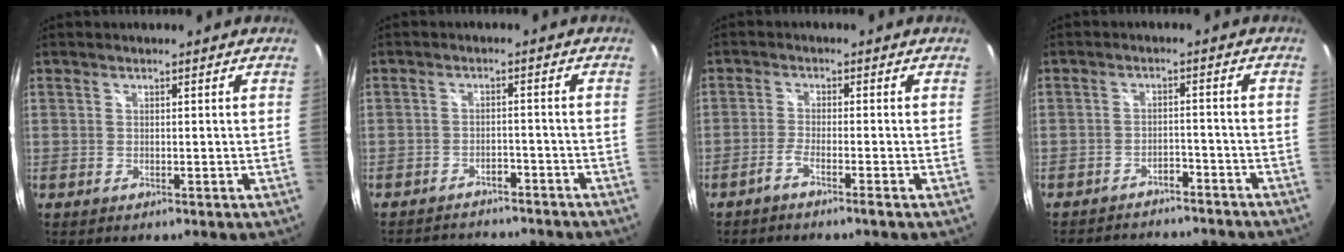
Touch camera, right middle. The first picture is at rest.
{"total": 10.5, "force": [-9.3, 3.1, 3.6], "torque": [-0.077, 0.002, -0.125]}
{"total": 2.5, "force": [-1.8, -0.5, 1.6], "torque": [-0.047, 0.000, -0.038]}
{"total": 13.5, "force": [-12.1, 3.7, 4.8], "torque": [-0.100, 0.004, -0.158]}